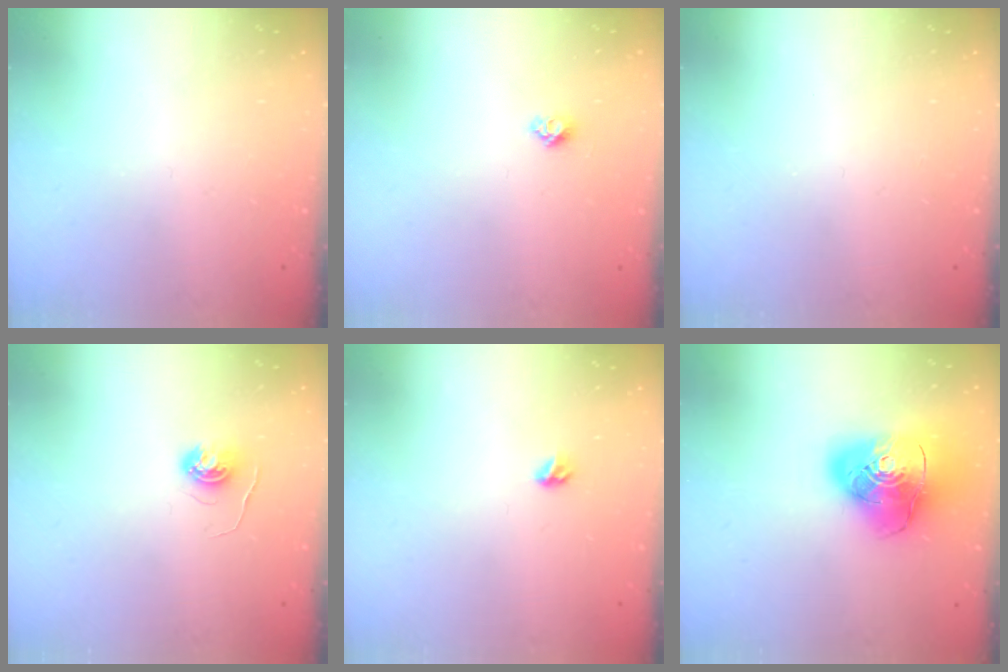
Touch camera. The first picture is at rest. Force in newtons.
{"total": 4.5, "press": 4.4, "slide": 0.5}
{"total": 0.0}
{"total": 5.0, "press": 5.0, "slide": 0.4}
{"total": 3.5, "press": 3.4, "slide": 0.7}
{"total": 19.4, "press": 19.2, "slide": 2.5}